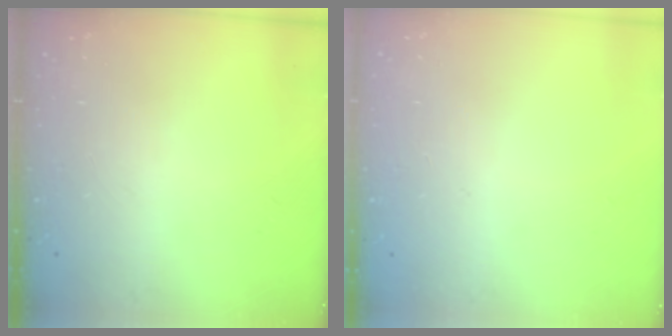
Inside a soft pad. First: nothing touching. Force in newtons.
{"total": 0.7, "press": 0.6, "slide": 0.3}